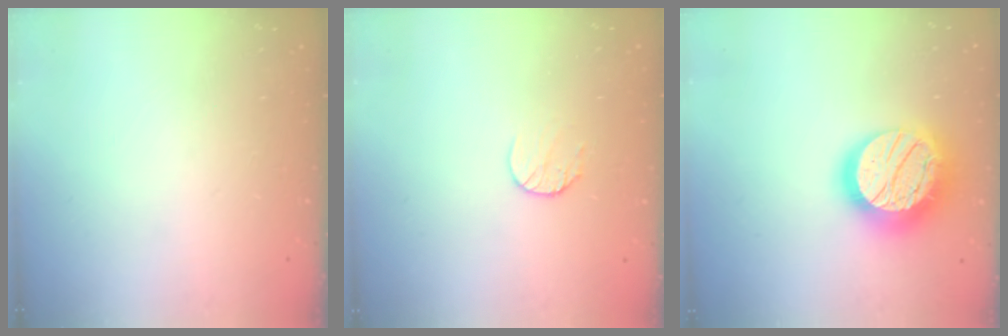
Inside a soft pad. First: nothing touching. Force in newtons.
{"total": 5.1, "press": 5.1, "slide": 0.5}
{"total": 22.5, "press": 22.4, "slide": 1.5}